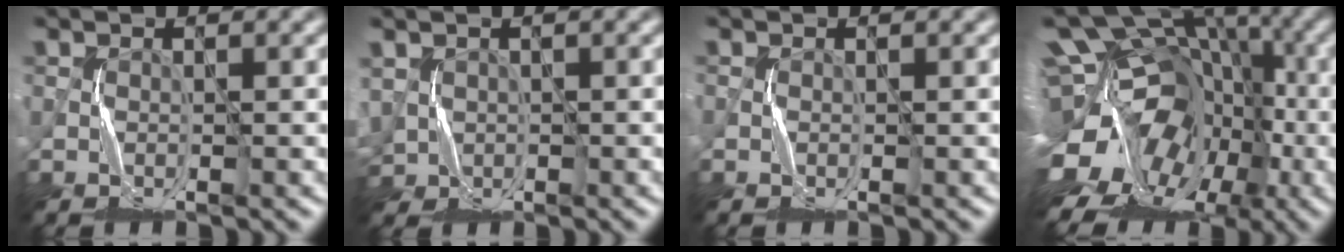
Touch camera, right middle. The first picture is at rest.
{"total": 2.8, "force": [0.4, 2.4, 1.3], "torque": [-0.048, -0.002, 0.009]}
{"total": 0.0}
{"total": 17.9, "force": [-5.2, 13.0, 11.1], "torque": [-0.195, 0.012, -0.067]}